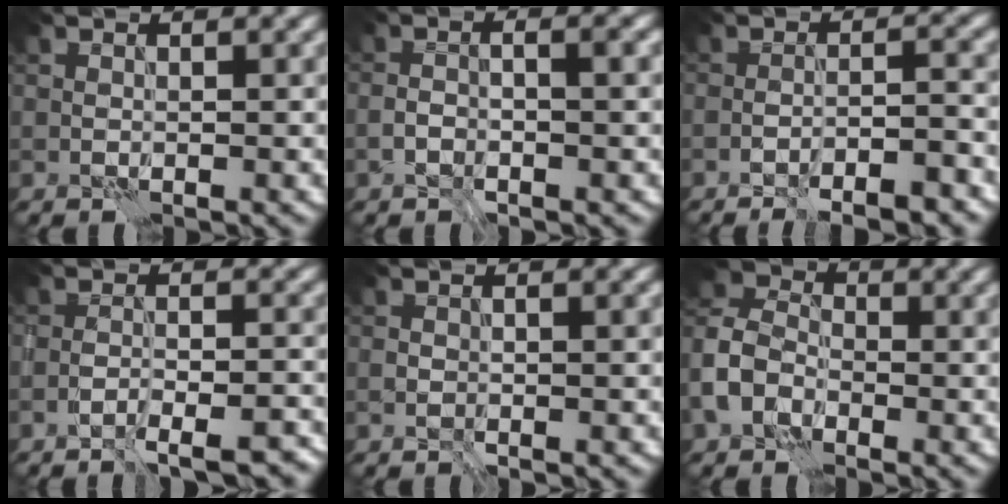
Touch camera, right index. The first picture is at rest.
{"total": 2.6, "force": [-1.0, 0.8, 2.3], "torque": [-0.043, 0.001, -0.023]}
{"total": 6.0, "force": [-4.6, 1.3, 3.6], "torque": [-0.043, 0.016, -0.063]}
{"total": 5.4, "force": [-4.3, 1.1, 3.1], "torque": [-0.048, 0.002, -0.060]}
{"total": 1.6, "force": [-0.4, 0.6, 1.4], "torque": [-0.024, -0.002, -0.008]}
{"total": 4.8, "force": [-2.3, 3.4, 2.5], "torque": [-0.057, 0.009, -0.062]}